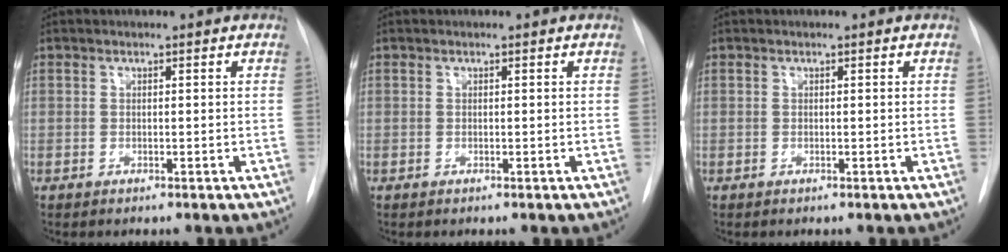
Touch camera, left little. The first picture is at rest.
{"total": 0.0}
{"total": 0.0}